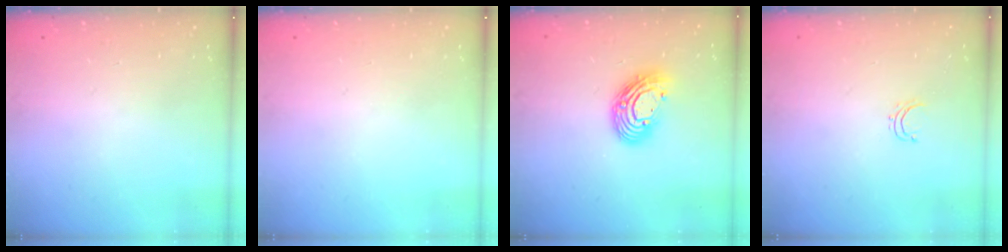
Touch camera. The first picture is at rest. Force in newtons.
{"total": 0.0}
{"total": 11.8, "press": 11.7, "slide": 0.9}
{"total": 3.6, "press": 3.6, "slide": 0.3}